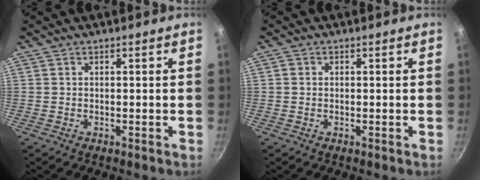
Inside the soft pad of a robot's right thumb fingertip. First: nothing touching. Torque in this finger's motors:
{"motor_torque": [-0.05, -0.20, 0.15, -0.25, 0.02]}